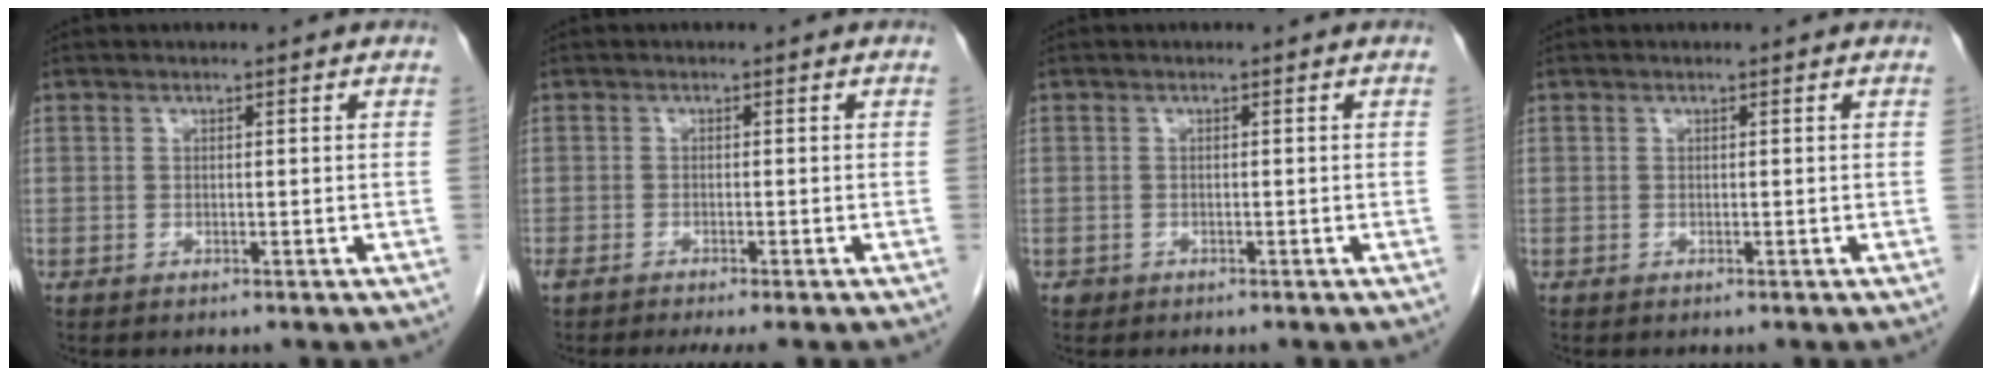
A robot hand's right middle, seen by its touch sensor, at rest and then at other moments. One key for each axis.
{"total": 6.5, "fx": -5.4, "fy": 0.8, "fz": 3.6, "tx": -0.048, "ty": -0.008, "tz": -0.081}
{"total": 0.7, "fx": -0.4, "fy": 0.6, "fz": 0.0, "tx": -0.003, "ty": 0.003, "tz": -0.006}
{"total": 0.0}